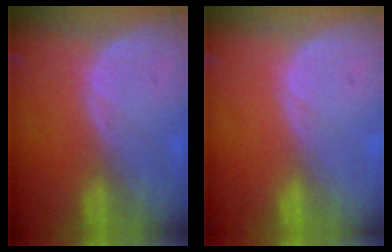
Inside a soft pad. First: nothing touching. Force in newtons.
{"total": 0.0}